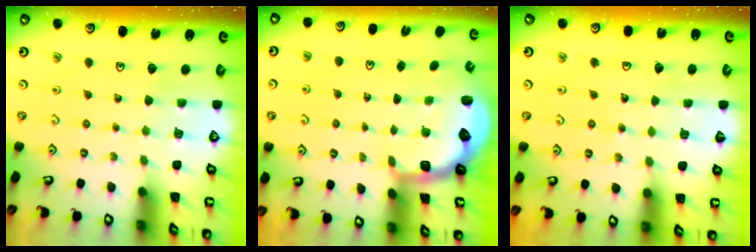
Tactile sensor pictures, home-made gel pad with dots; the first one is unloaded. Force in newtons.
{"total": 2.5, "press": 1.9, "slide": 1.7}
{"total": 5.9, "press": 5.9, "slide": 0.7}